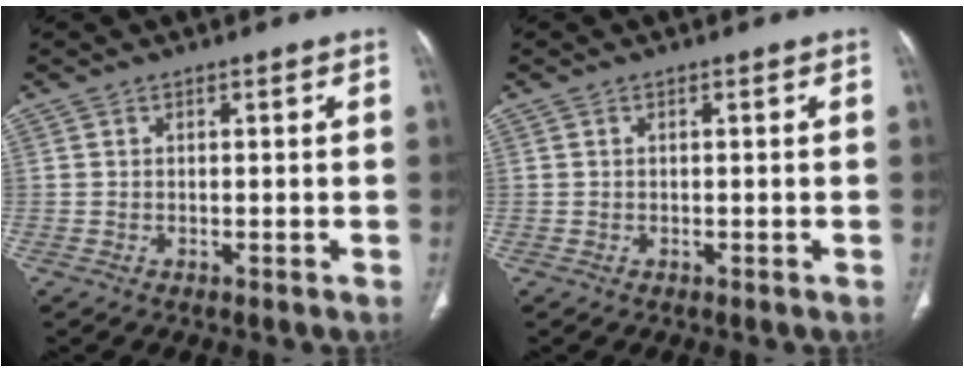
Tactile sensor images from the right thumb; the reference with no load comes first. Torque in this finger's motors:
{"motor_torque": [-0.08, 0.23, -0.16, 0.05, 0.02]}